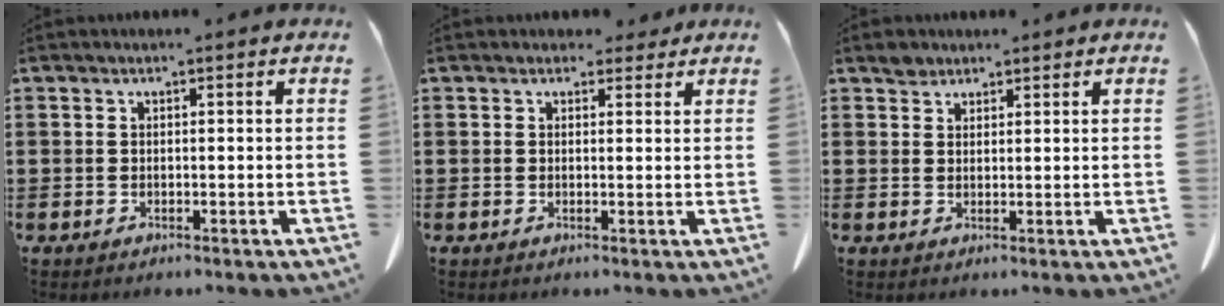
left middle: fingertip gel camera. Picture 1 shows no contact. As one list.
[{"total": 2.3, "force": [1.8, 1.2, 0.6], "torque": [-0.003, -0.001, 0.032]}, {"total": 1.9, "force": [1.7, 0.9, 0.3], "torque": [-0.002, -0.003, 0.033]}]